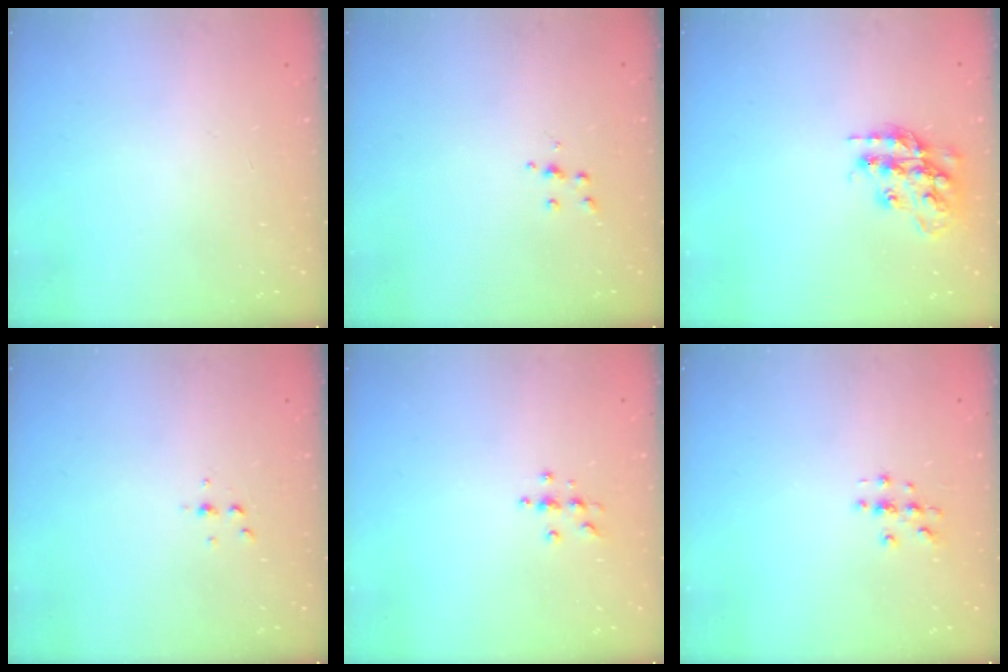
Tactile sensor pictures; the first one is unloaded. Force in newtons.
{"total": 3.5, "press": 3.5, "slide": 0.3}
{"total": 16.5, "press": 16.5, "slide": 1.0}
{"total": 2.6, "press": 2.6, "slide": 0.3}
{"total": 3.8, "press": 3.7, "slide": 0.5}
{"total": 2.7, "press": 2.7, "slide": 0.3}